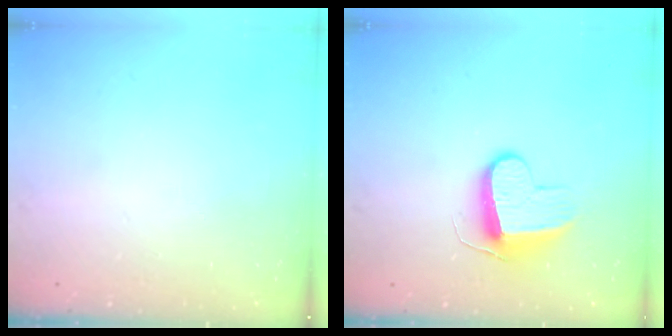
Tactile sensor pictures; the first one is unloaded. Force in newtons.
{"total": 9.6, "press": 9.6, "slide": 0.2}